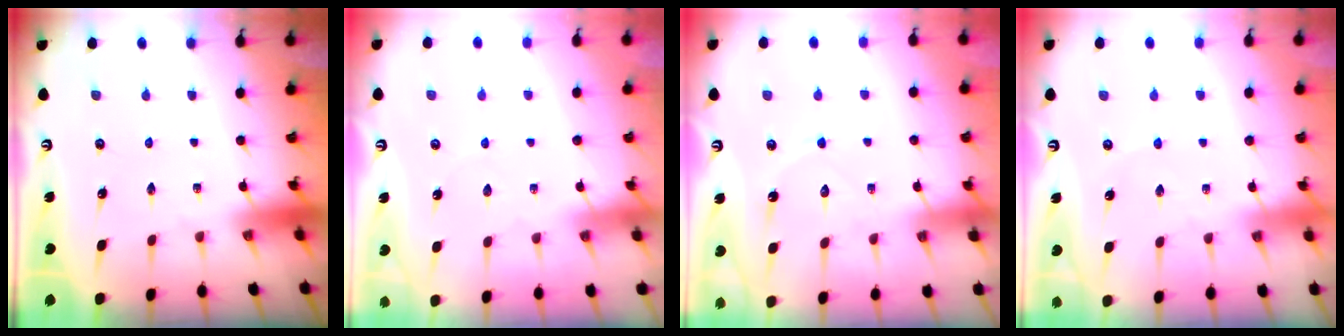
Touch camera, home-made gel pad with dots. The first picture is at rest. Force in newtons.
{"total": 2.6, "press": 2.6, "slide": 0.4}
{"total": 7.5, "press": 7.5, "slide": 0.5}
{"total": 1.2, "press": 1.2, "slide": 0.2}